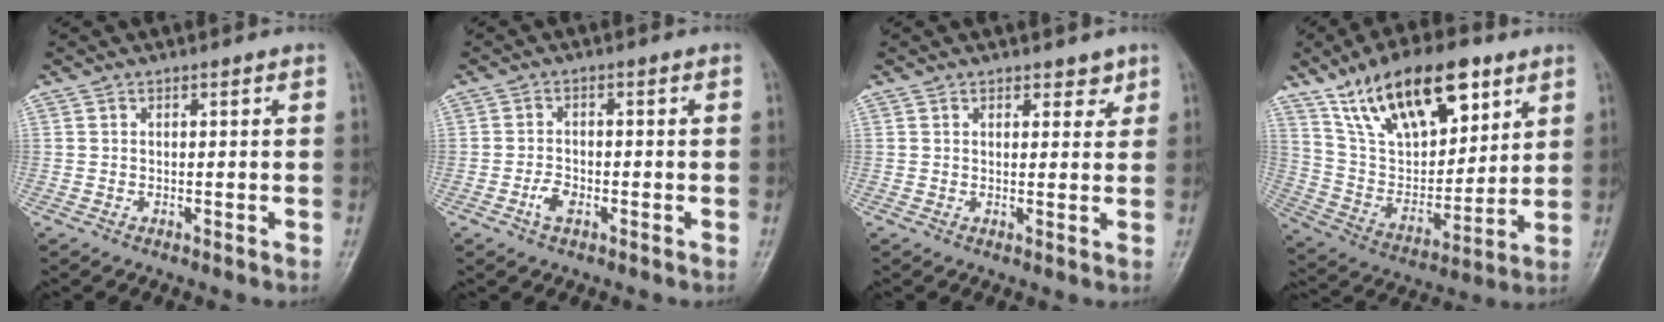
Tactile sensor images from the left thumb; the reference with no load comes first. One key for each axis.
{"total": 2.9, "fx": -1.3, "fy": 1.7, "fz": 1.9, "tx": -0.037, "ty": 0.008, "tz": -0.026}
{"total": 2.7, "fx": 1.9, "fy": 1.5, "fz": 1.1, "tx": 0.006, "ty": -0.010, "tz": 0.024}
{"total": 22.1, "fx": 12.8, "fy": 10.5, "fz": 14.7, "tx": -0.205, "ty": -0.040, "tz": 0.237}